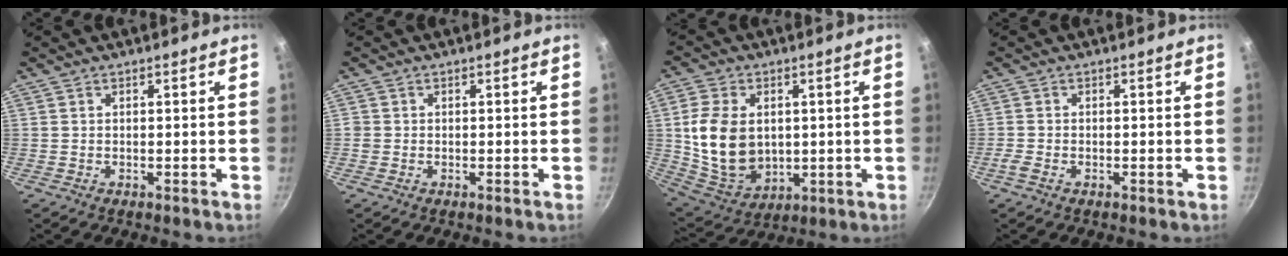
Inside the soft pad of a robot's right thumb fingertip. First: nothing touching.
{"total": 1.0, "force": [-0.2, 0.9, 0.2], "torque": [-0.004, 0.001, -0.005]}
{"total": 15.1, "force": [1.6, 11.0, 10.2], "torque": [-0.173, -0.017, 0.049]}
{"total": 1.7, "force": [-0.8, 0.9, 1.2], "torque": [-0.032, 0.003, -0.021]}